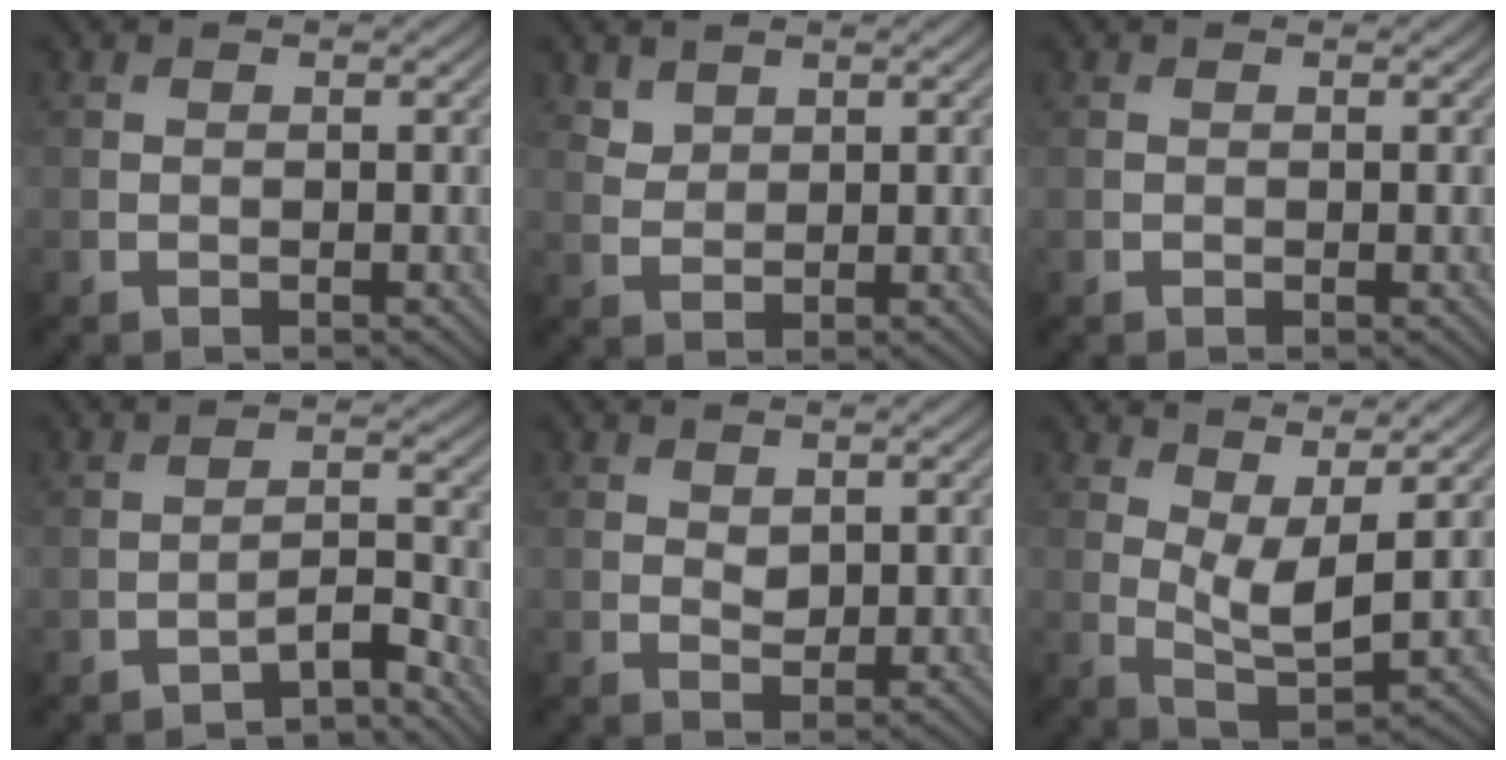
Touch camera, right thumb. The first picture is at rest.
{"total": 2.1, "force": [1.7, 1.1, 0.5], "torque": [-0.015, -0.002, 0.038]}
{"total": 0.0}
{"total": 3.6, "force": [-3.1, 0.6, 1.8], "torque": [-0.029, 0.010, -0.058]}
{"total": 1.5, "force": [0.8, 1.0, 0.9], "torque": [-0.019, -0.004, 0.017]}
{"total": 5.3, "force": [2.8, 1.9, 4.1], "torque": [-0.087, -0.004, 0.054]}